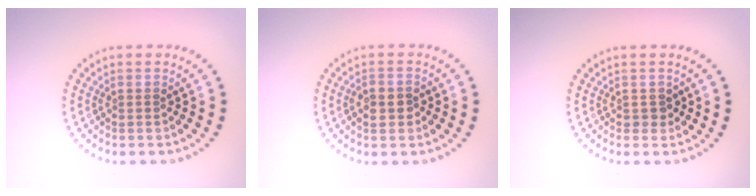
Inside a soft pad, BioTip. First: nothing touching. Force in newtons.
{"total": 2.1, "press": 2.1, "slide": 0.5}
{"total": 0.9, "press": 0.8, "slide": 0.2}